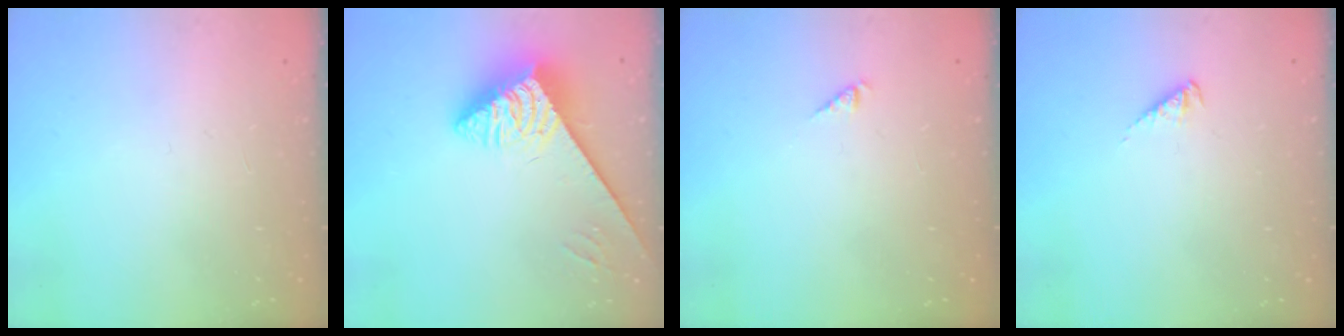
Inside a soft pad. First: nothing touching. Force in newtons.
{"total": 3.9, "press": 3.8, "slide": 0.8}
{"total": 2.7, "press": 2.6, "slide": 0.4}
{"total": 3.0, "press": 2.9, "slide": 0.5}